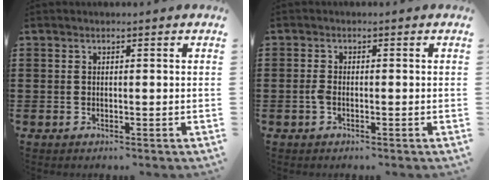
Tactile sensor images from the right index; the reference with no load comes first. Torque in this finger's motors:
{"motor_torque": [0.42, -0.45, 0.21, 0.06]}